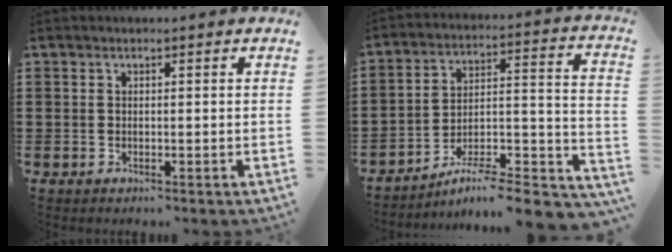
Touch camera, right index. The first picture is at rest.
{"total": 6.6, "force": [-5.7, 0.5, 3.2], "torque": [-0.045, -0.009, -0.114]}